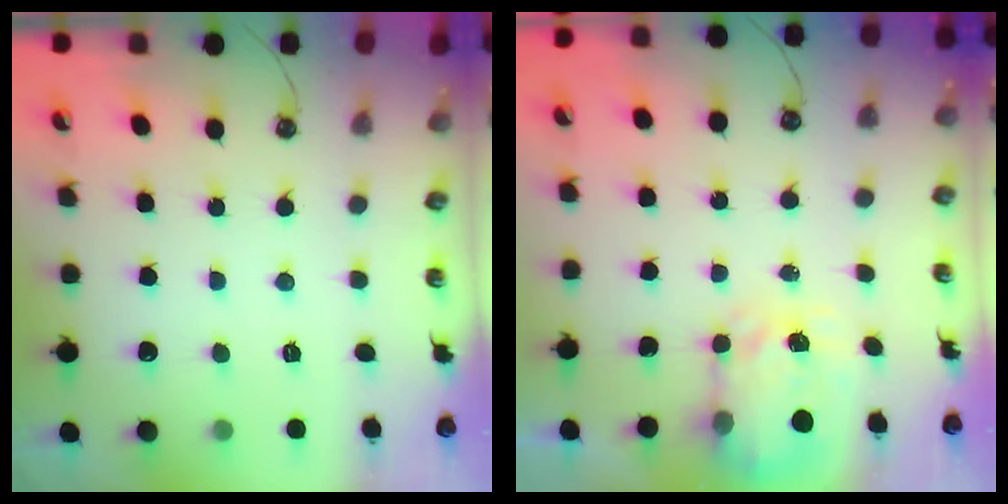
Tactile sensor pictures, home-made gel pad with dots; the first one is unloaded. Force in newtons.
{"total": 3.9, "press": 3.8, "slide": 0.5}